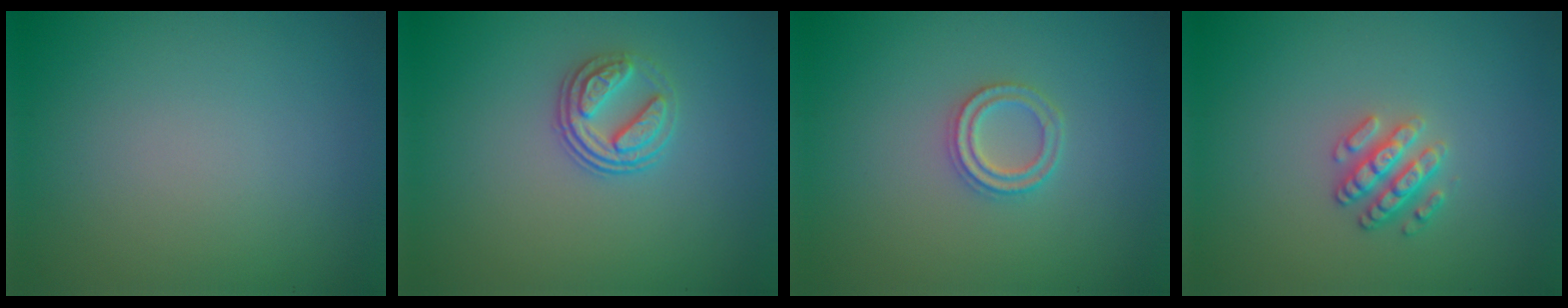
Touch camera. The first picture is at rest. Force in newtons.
{"total": 2.9, "press": 2.6, "slide": 1.3}
{"total": 2.2, "press": 2.2, "slide": 0.5}
{"total": 2.5, "press": 2.4, "slide": 0.8}